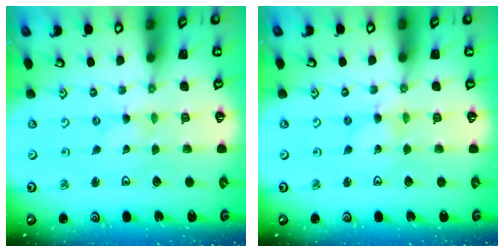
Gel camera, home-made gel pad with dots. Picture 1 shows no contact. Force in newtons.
{"total": 1.8, "press": 1.8, "slide": 0.2}